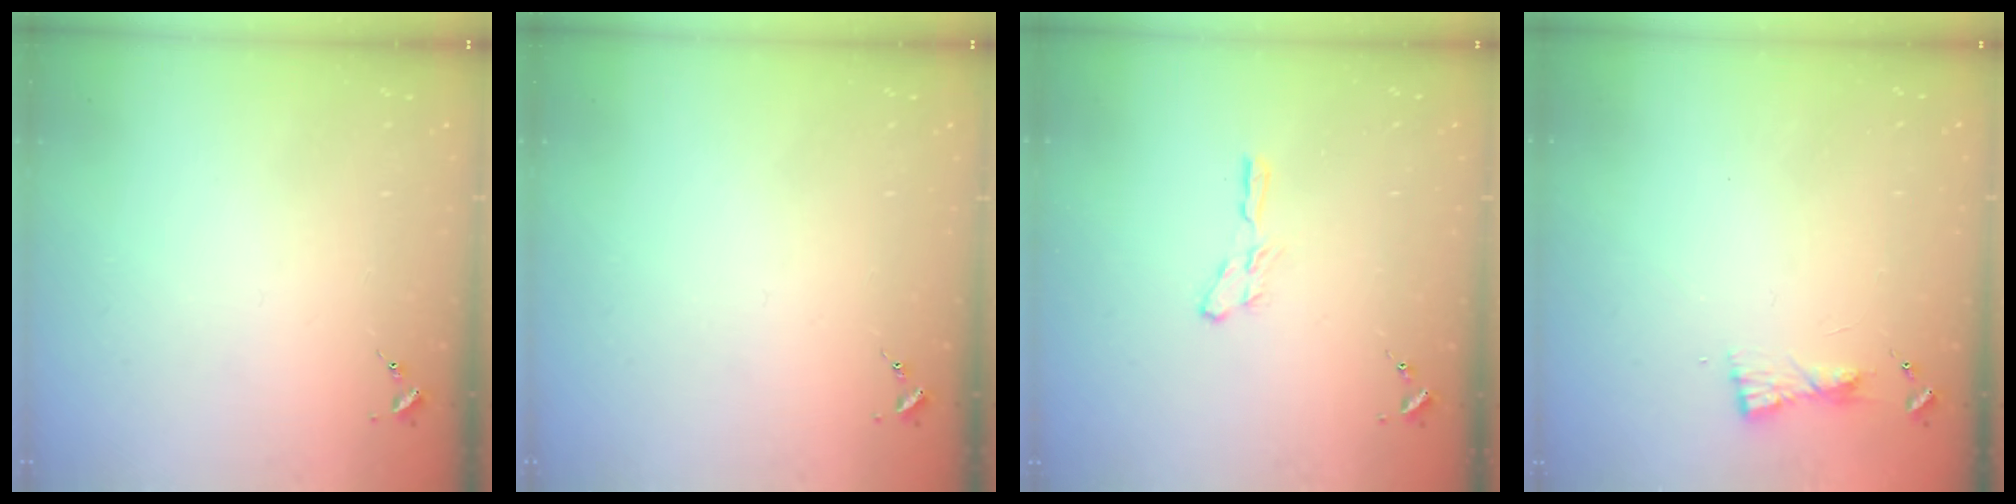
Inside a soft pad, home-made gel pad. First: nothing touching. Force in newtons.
{"total": 0.0}
{"total": 4.2, "press": 4.2, "slide": 0.1}
{"total": 4.5, "press": 4.5, "slide": 0.7}